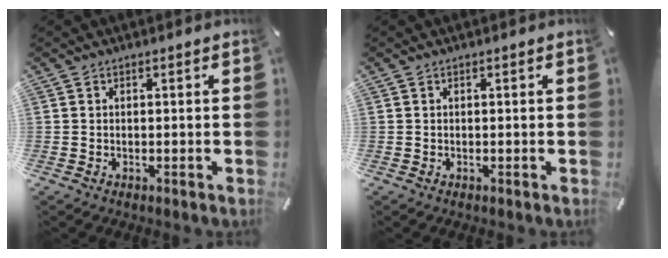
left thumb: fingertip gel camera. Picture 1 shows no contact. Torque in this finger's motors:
{"motor_torque": [-0.01, -0.01, 0.00, 0.01, 0.00]}